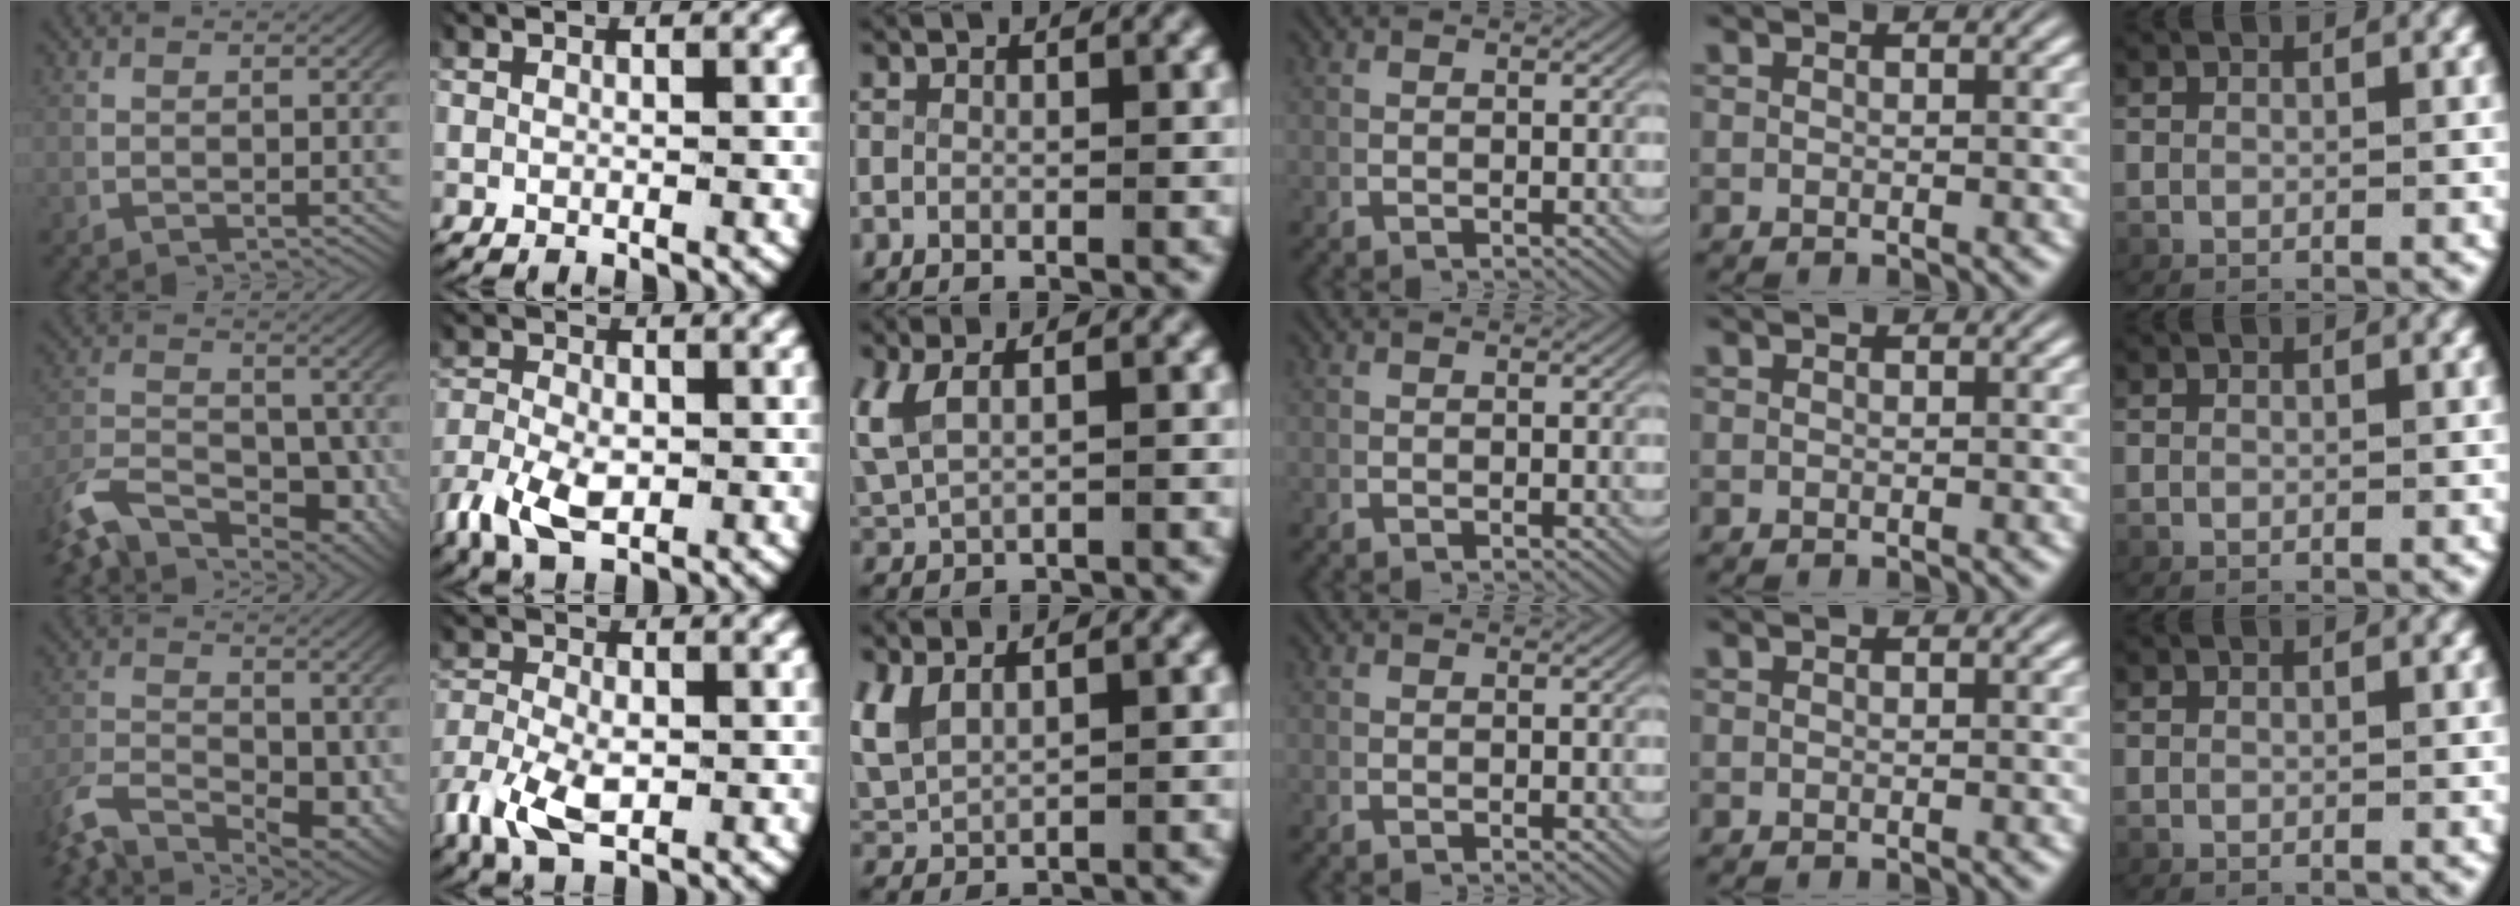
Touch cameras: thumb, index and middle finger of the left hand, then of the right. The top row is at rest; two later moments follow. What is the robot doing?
{"motion": "lift_and_place", "object": "scissors"}